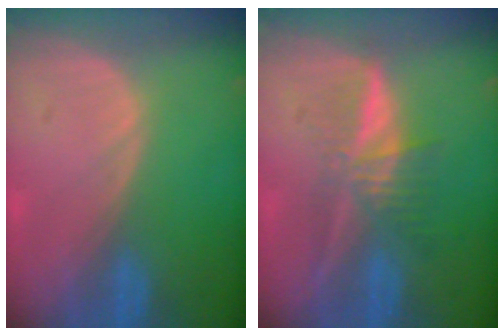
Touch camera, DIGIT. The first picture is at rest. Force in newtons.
{"total": 6.1, "press": 5.7, "slide": 2.1}